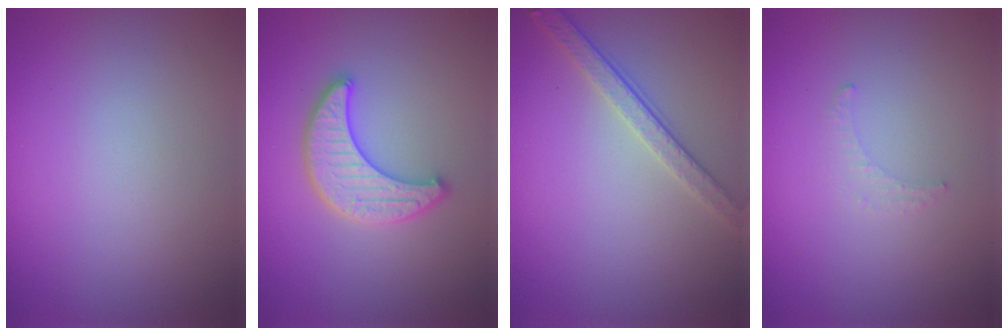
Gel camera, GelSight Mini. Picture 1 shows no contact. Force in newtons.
{"total": 3.8, "press": 3.6, "slide": 1.0}
{"total": 2.8, "press": 2.6, "slide": 1.1}
{"total": 0.8, "press": 0.8, "slide": 0.3}